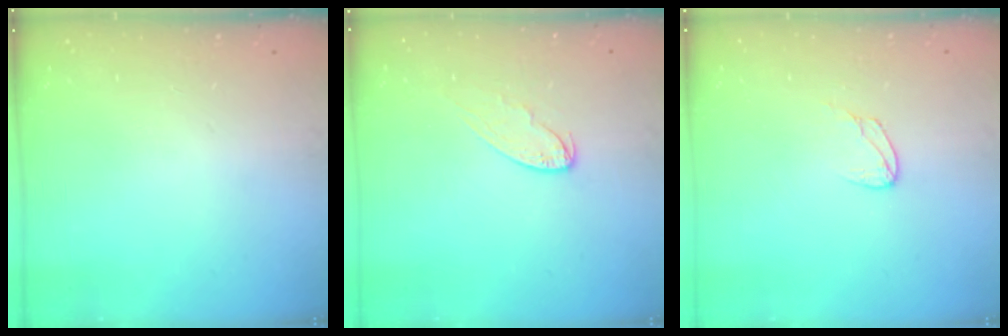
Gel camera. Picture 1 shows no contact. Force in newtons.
{"total": 5.9, "press": 5.9, "slide": 0.2}
{"total": 5.6, "press": 5.6, "slide": 0.5}